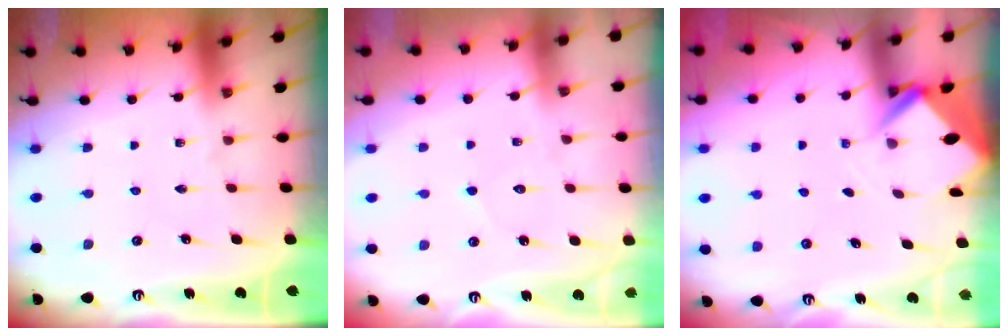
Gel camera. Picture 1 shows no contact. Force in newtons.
{"total": 4.7, "press": 4.7, "slide": 0.5}
{"total": 2.7, "press": 2.7, "slide": 0.1}